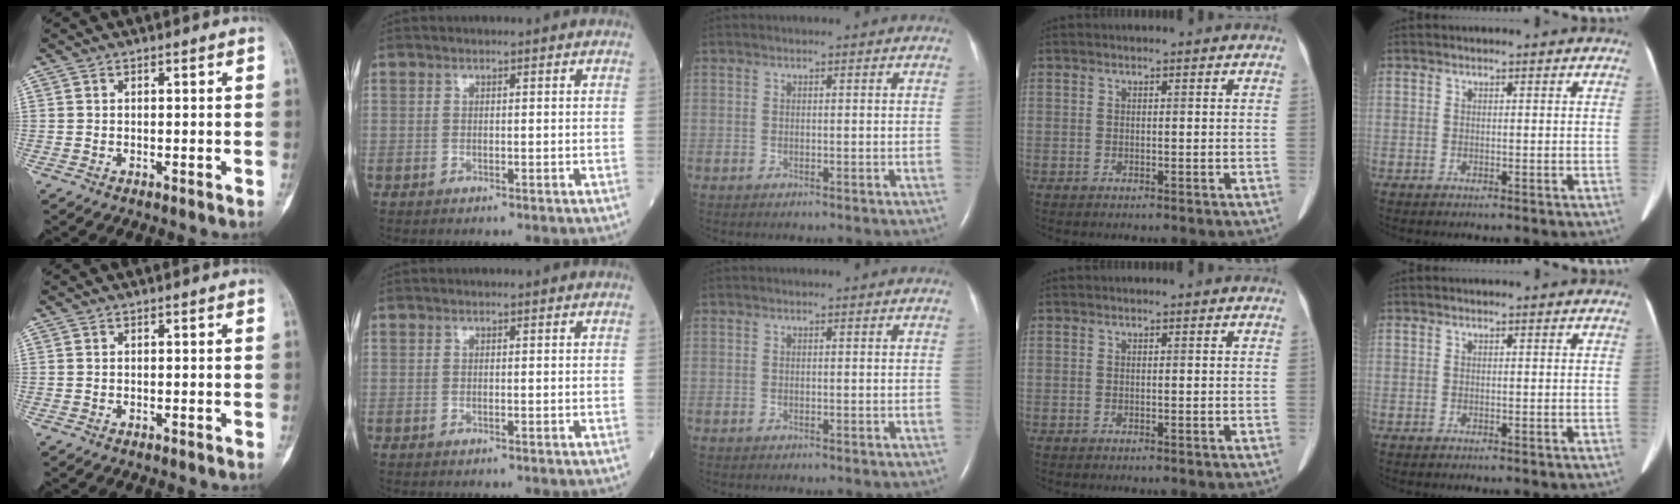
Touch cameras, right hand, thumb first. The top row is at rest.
{}